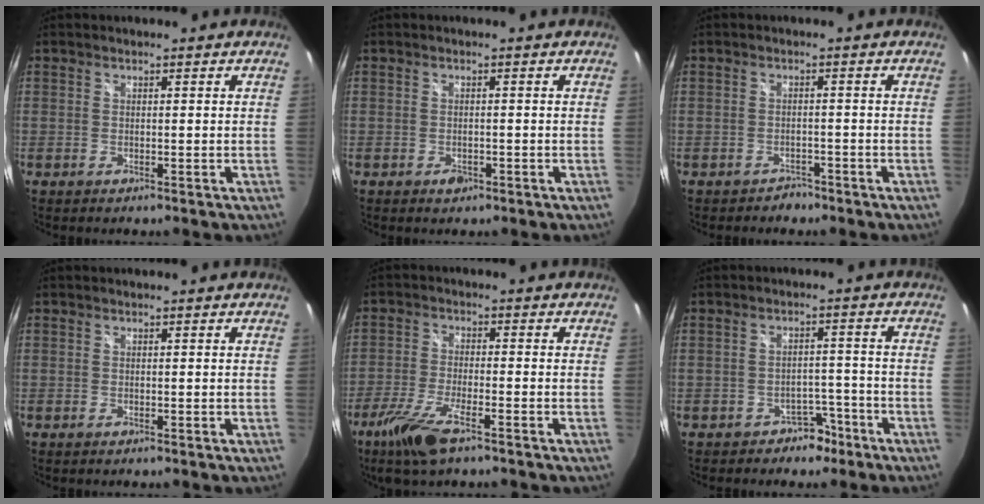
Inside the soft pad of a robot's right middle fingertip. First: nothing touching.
{"total": 1.6, "force": [-0.9, 1.1, 0.7], "torque": [-0.011, -0.002, -0.013]}
{"total": 2.5, "force": [-2.0, 1.5, 0.2], "torque": [-0.008, 0.000, -0.029]}
{"total": 0.0}
{"total": 9.3, "force": [-6.1, 1.9, 6.7], "torque": [-0.158, -0.024, -0.118]}
{"total": 4.6, "force": [-3.3, 3.0, 1.1], "torque": [-0.020, 0.017, -0.043]}